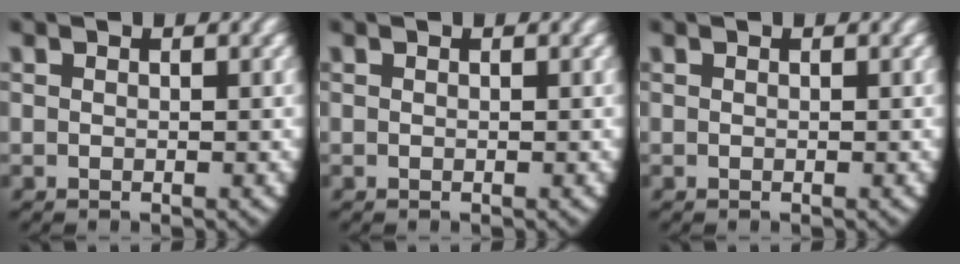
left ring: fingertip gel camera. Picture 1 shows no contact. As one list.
[{"total": 0.0}, {"total": 0.0}]